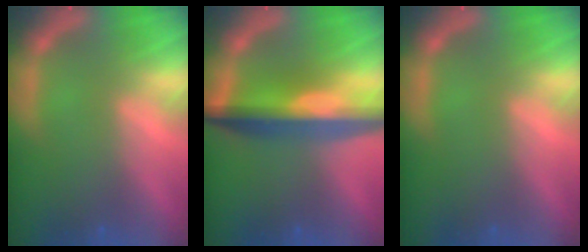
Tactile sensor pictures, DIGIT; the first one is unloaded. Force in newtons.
{"total": 9.0}
{"total": 0.0}